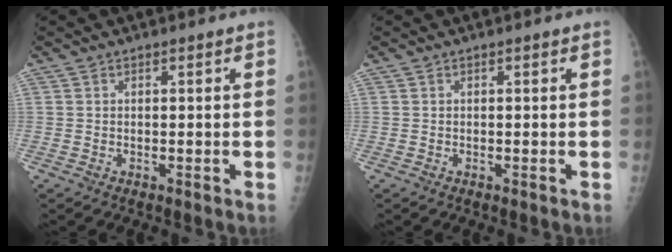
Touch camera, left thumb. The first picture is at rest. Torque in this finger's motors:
{"motor_torque": [-0.03, 0.03, -0.07, 0.06, 0.00]}